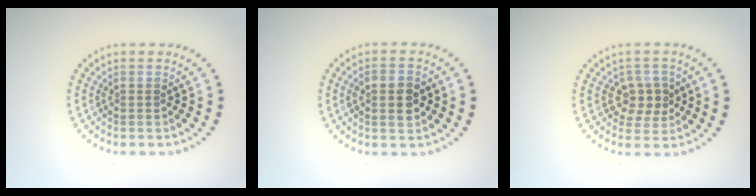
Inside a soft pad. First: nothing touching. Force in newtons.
{"total": 2.8, "press": 2.8, "slide": 0.4}
{"total": 2.8, "press": 2.7, "slide": 1.0}